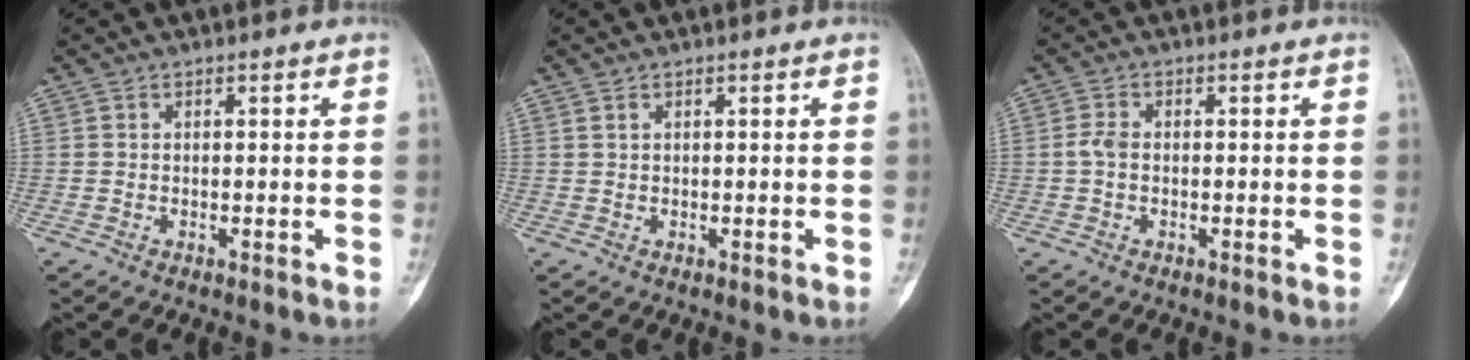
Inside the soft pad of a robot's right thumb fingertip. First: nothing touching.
{"total": 0.5, "force": [0.4, 0.2, 0.3], "torque": [-0.007, 0.001, 0.008]}
{"total": 2.2, "force": [-0.2, 1.4, 1.7], "torque": [-0.037, 0.002, -0.009]}